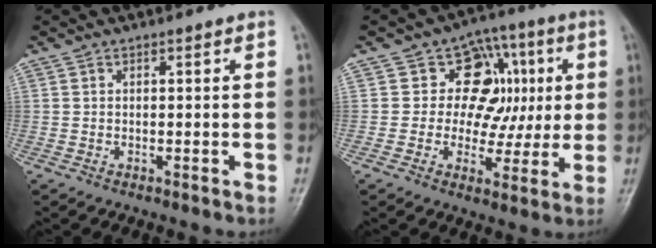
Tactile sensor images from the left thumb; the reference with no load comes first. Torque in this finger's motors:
{"motor_torque": [-0.35, 0.58, -0.12, 0.07, 0.02]}